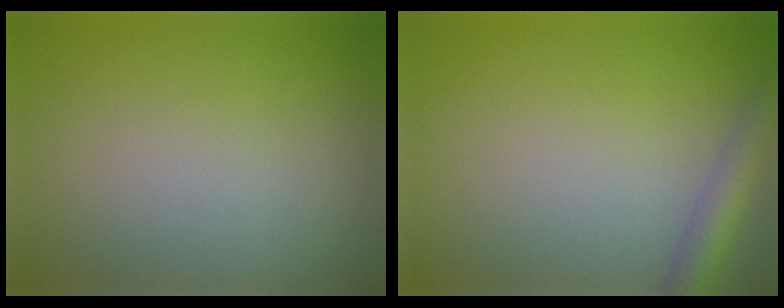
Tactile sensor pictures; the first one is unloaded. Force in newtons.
{"total": 3.0, "press": 3.0, "slide": 0.1}